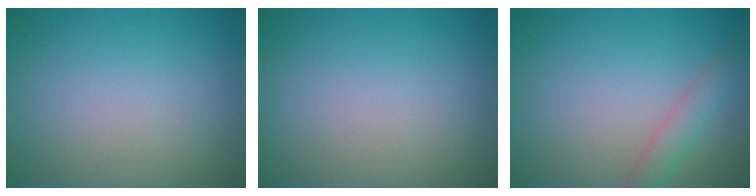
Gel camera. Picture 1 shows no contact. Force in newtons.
{"total": 0.0}
{"total": 2.1, "press": 2.1, "slide": 0.1}